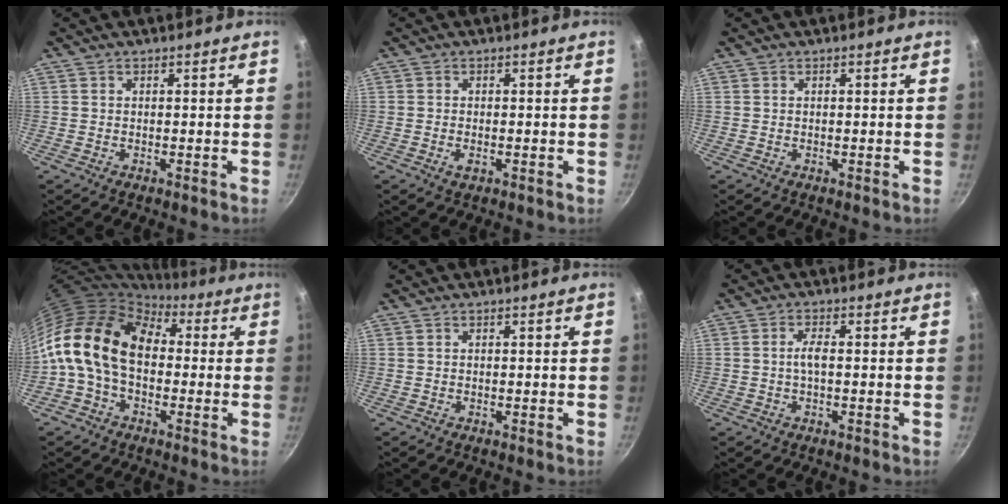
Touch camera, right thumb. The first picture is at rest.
{"total": 1.7, "force": [-0.5, 0.9, 1.3], "torque": [-0.027, -0.001, -0.010]}
{"total": 0.0}
{"total": 16.7, "force": [1.0, 11.5, 12.0], "torque": [-0.201, 0.032, -0.004]}
{"total": 0.0}
{"total": 2.5, "force": [-0.2, 0.9, 2.3], "torque": [-0.050, 0.010, -0.006]}